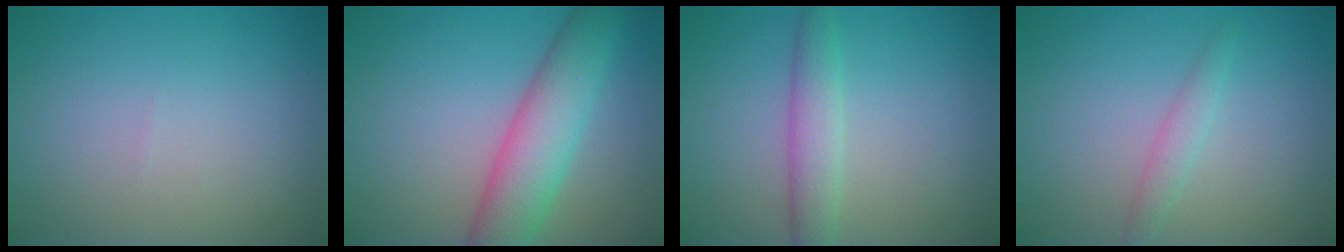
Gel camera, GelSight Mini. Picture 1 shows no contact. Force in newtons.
{"total": 6.3, "press": 6.3, "slide": 0.3}
{"total": 2.8, "press": 2.8, "slide": 0.1}
{"total": 1.4, "press": 1.4, "slide": 0.0}